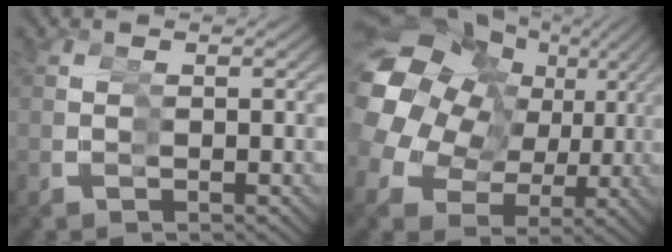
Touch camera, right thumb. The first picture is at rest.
{"total": 14.8, "force": [1.7, 10.9, 9.8], "torque": [-0.199, -0.006, 0.033]}